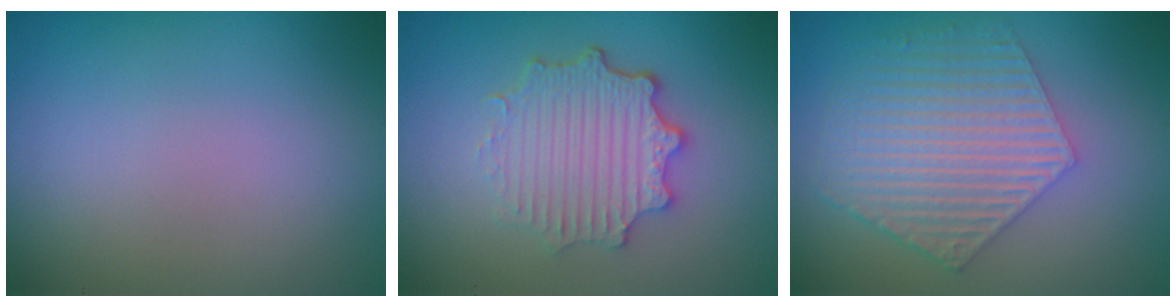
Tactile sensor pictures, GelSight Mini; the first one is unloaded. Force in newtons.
{"total": 5.0, "press": 3.9, "slide": 3.2}
{"total": 5.9, "press": 4.3, "slide": 4.0}